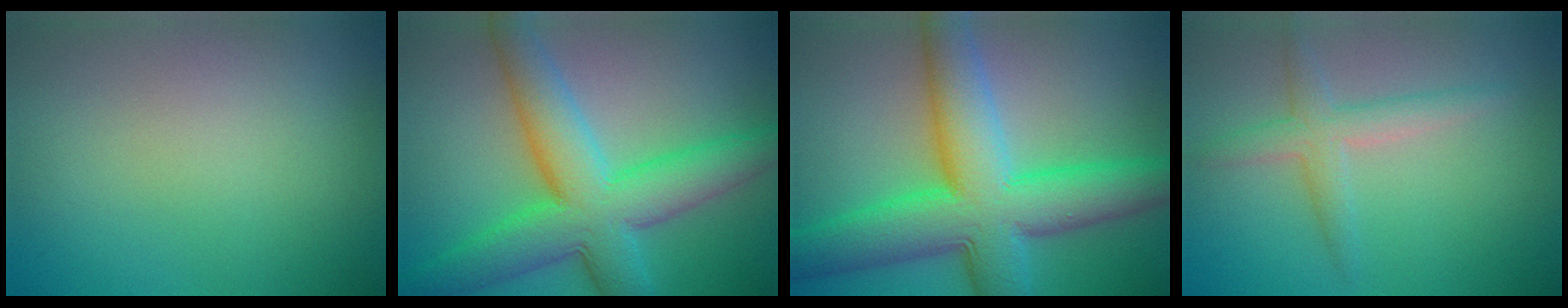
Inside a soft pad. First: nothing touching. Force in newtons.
{"total": 9.7, "press": 9.7, "slide": 0.2}
{"total": 12.0, "press": 12.0, "slide": 0.1}
{"total": 2.8, "press": 2.8, "slide": 0.0}